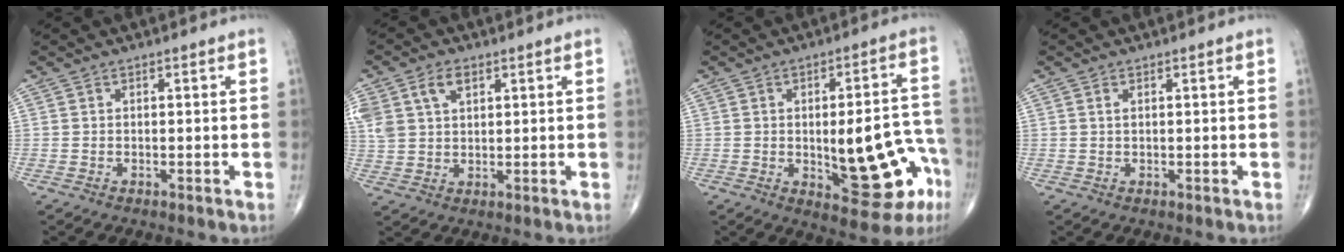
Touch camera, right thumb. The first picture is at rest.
{"total": 9.0, "force": [3.9, 5.9, 5.6], "torque": [-0.121, 0.001, 0.079]}
{"total": 17.1, "force": [-4.6, 6.6, 15.1], "torque": [-0.168, 0.034, -0.043]}
{"total": 0.8, "force": [0.3, 0.3, 0.6], "torque": [-0.014, 0.004, 0.007]}